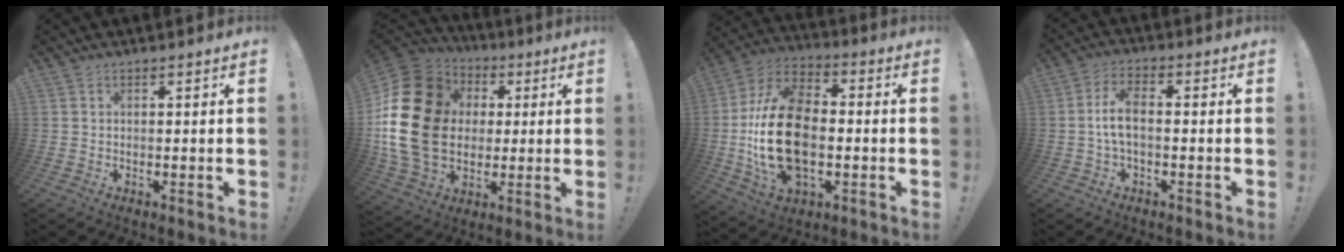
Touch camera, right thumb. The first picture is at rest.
{"total": 24.6, "force": [1.6, 19.1, 15.4], "torque": [-0.287, 0.006, 0.053]}
{"total": 23.9, "force": [-2.9, 15.1, 18.3], "torque": [-0.343, 0.017, -0.040]}
{"total": 6.8, "force": [-0.8, 2.8, 6.1], "torque": [-0.129, 0.004, -0.014]}